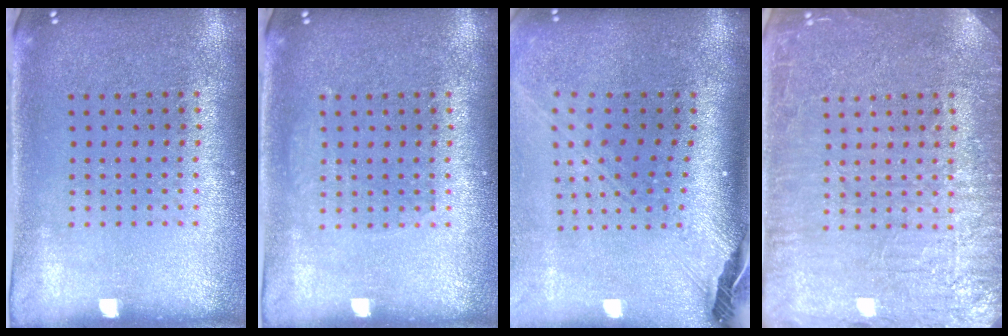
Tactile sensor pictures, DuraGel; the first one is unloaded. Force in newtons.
{"total": 0.9, "press": 0.9, "slide": 0.2}
{"total": 2.8, "press": 2.0, "slide": 2.0}
{"total": 5.7, "press": 5.7, "slide": 0.8}